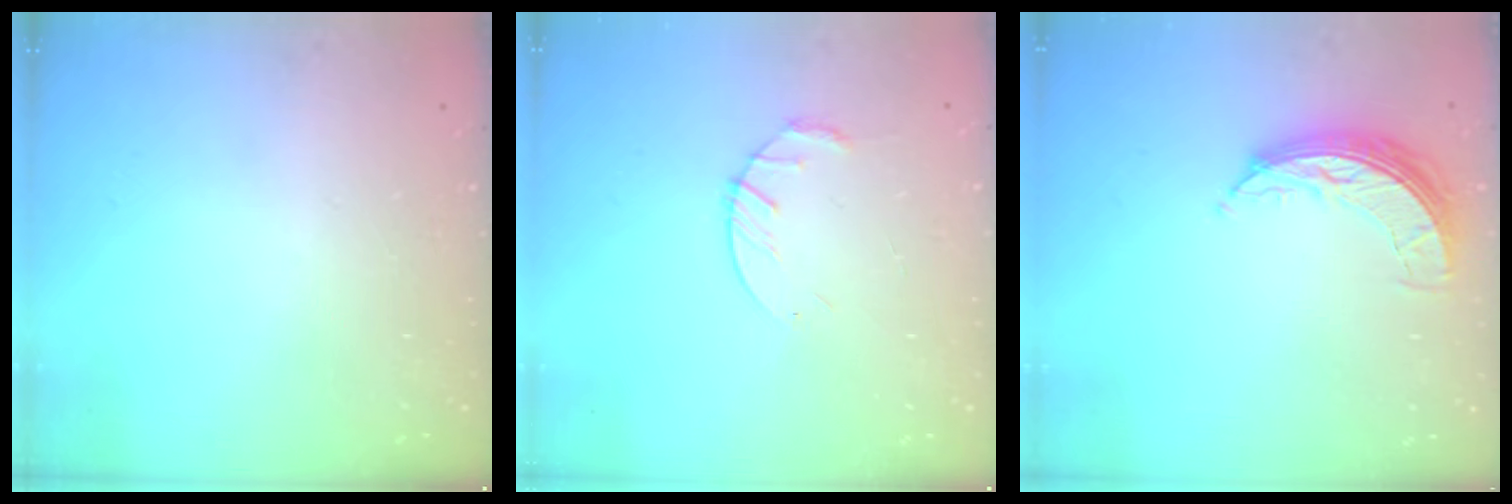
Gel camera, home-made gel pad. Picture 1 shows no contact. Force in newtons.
{"total": 3.6, "press": 3.6, "slide": 0.6}
{"total": 7.2, "press": 7.2, "slide": 0.3}